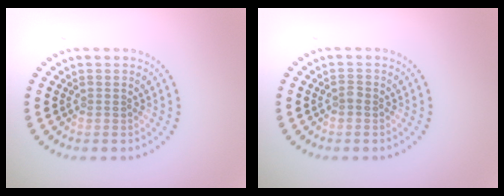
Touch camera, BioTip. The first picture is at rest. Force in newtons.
{"total": 0.6, "press": 0.5, "slide": 0.2}